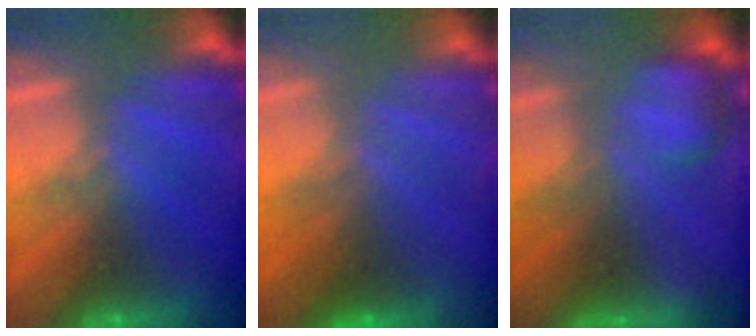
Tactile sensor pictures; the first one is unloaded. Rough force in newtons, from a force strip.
{"total": 1.8}
{"total": 6.5}